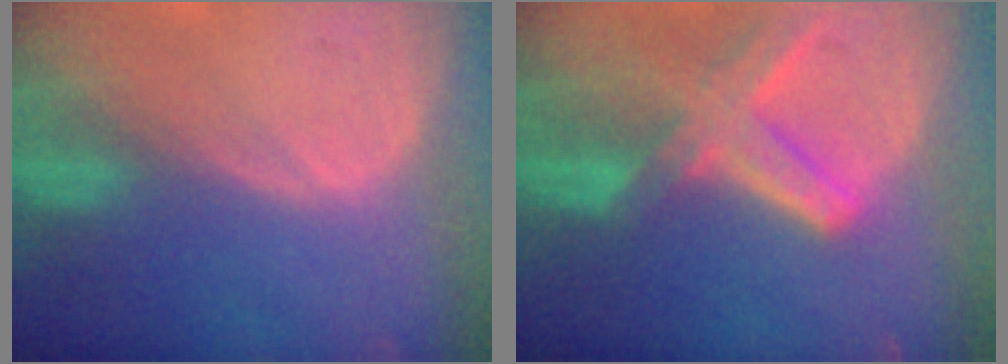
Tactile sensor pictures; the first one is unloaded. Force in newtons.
{"total": 8.3, "press": 7.3, "slide": 4.0}